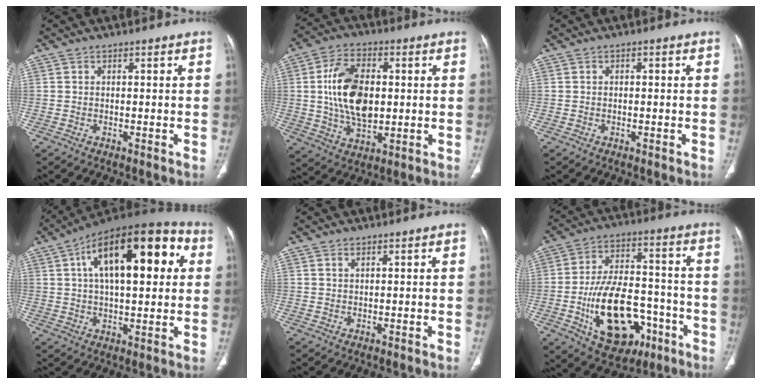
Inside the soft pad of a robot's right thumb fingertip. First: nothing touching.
{"total": 14.8, "force": [1.2, 8.9, 11.7], "torque": [-0.197, 0.001, 0.026]}
{"total": 0.6, "force": [0.1, 0.3, 0.5], "torque": [-0.007, 0.001, 0.001]}
{"total": 23.3, "force": [6.4, 10.4, 19.9], "torque": [-0.288, 0.026, 0.090]}
{"total": 0.8, "force": [0.6, 0.3, 0.4], "torque": [-0.009, -0.001, 0.013]}
{"total": 20.7, "force": [-7.2, 12.0, 15.3], "torque": [-0.224, 0.039, -0.097]}